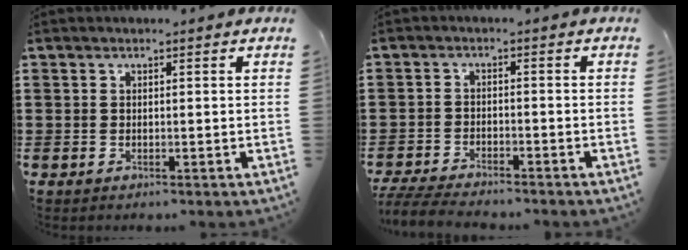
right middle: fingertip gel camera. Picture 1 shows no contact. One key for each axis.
{"total": 4.4, "fx": -4.3, "fy": 0.5, "fz": 0.9, "tx": -0.027, "ty": -0.002, "tz": -0.090}